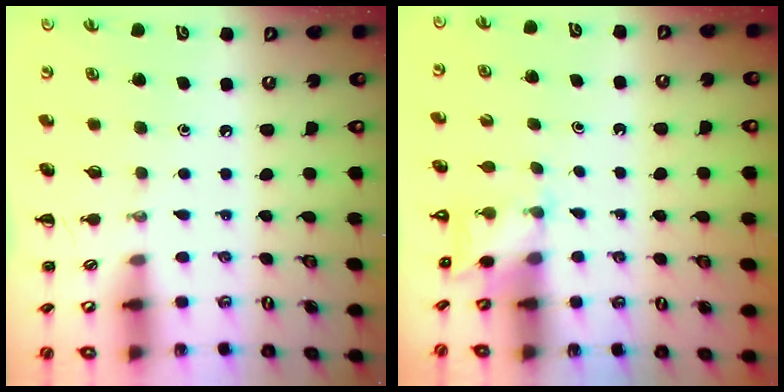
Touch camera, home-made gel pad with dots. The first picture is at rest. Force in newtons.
{"total": 2.7, "press": 2.6, "slide": 0.9}